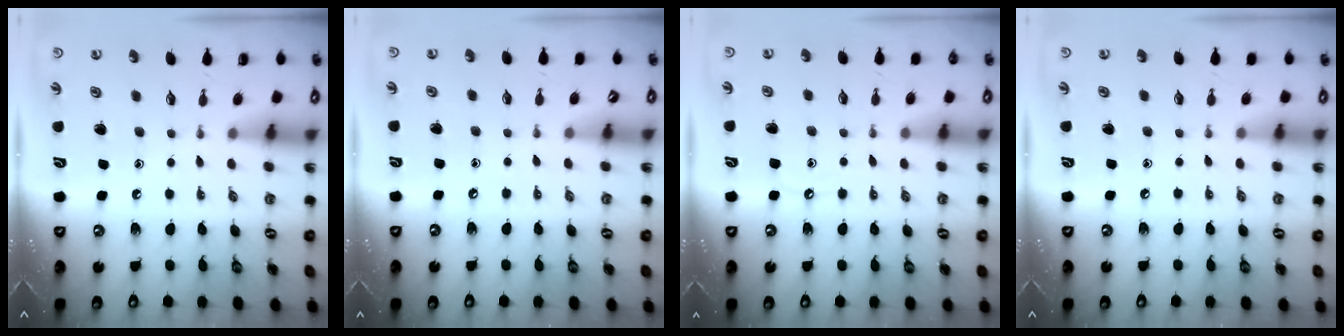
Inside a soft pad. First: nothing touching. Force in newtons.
{"total": 2.5, "press": 2.4, "slide": 0.4}
{"total": 5.5, "press": 5.4, "slide": 0.7}
{"total": 3.2, "press": 3.2, "slide": 0.5}